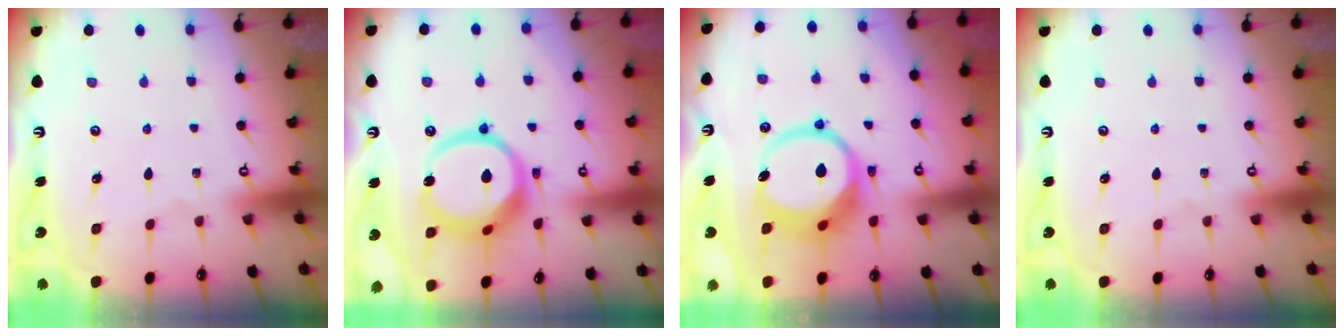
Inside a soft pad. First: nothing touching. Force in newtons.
{"total": 16.5, "press": 16.4, "slide": 2.1}
{"total": 12.8, "press": 12.7, "slide": 1.7}
{"total": 0.0}